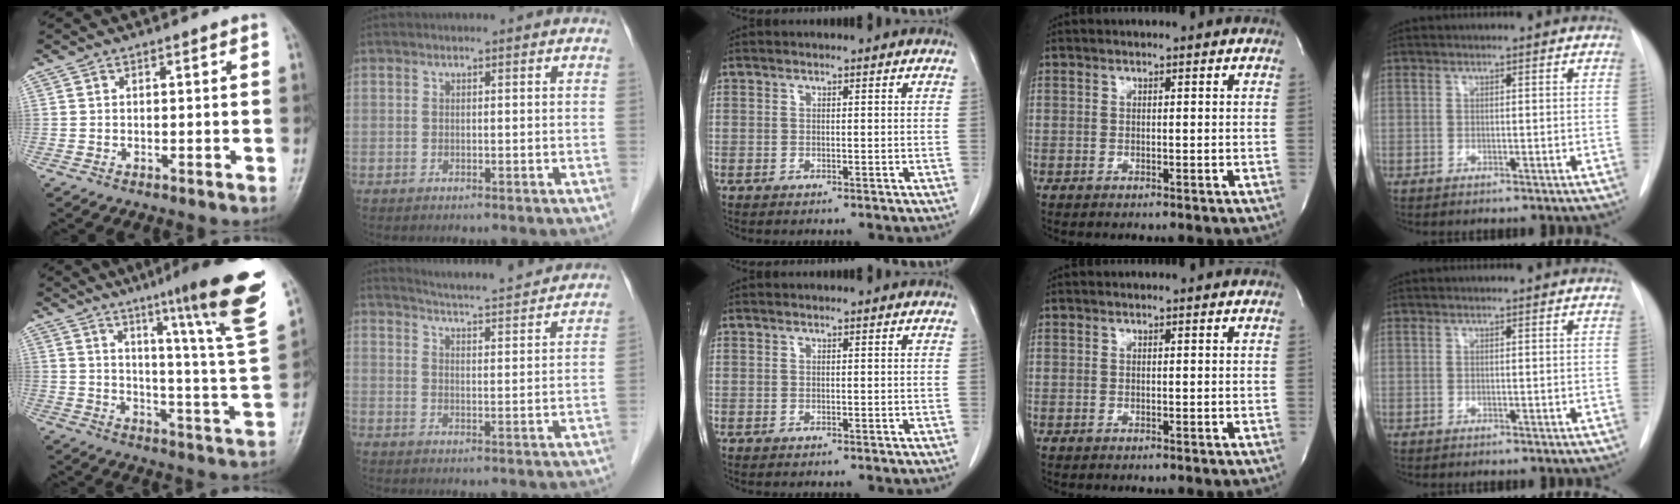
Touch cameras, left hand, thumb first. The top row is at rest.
{"thumb": {"total": 21.4, "force": [13.3, 0.5, 16.7], "torque": [-0.210, -0.072, 0.180]}, "index": {"total": 15.4, "force": [14.6, 0.6, 4.8], "torque": [-0.079, -0.007, 0.189]}}